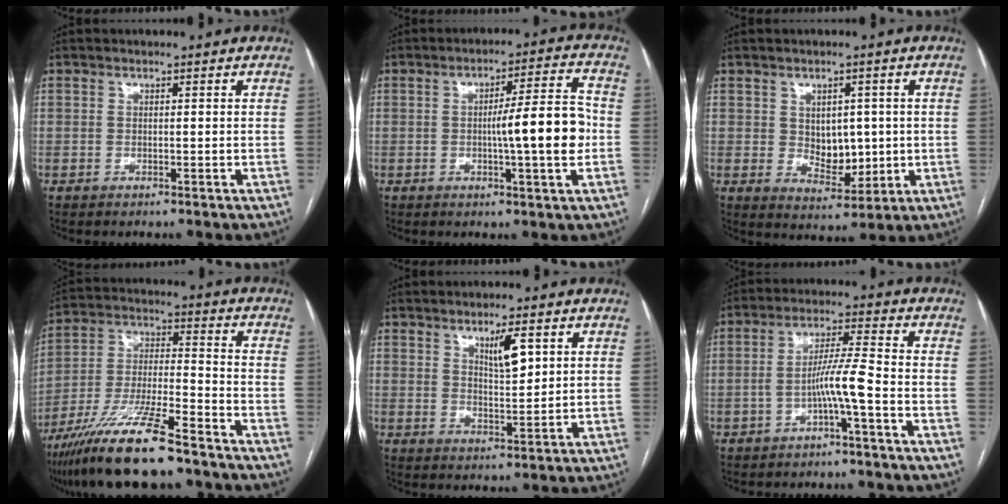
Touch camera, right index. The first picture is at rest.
{"total": 10.0, "force": [-1.1, 0.4, 10.0], "torque": [-0.141, 0.010, -0.020]}
{"total": 6.5, "force": [0.4, 4.1, 5.1], "torque": [-0.074, -0.002, 0.023]}
{"total": 16.4, "force": [-12.4, 1.6, 10.6], "torque": [-0.219, -0.027, -0.224]}
{"total": 4.8, "force": [2.4, 1.1, 4.1], "torque": [-0.071, -0.003, 0.044]}
{"total": 5.6, "force": [-2.3, -0.6, 5.1], "torque": [-0.094, 0.013, -0.042]}